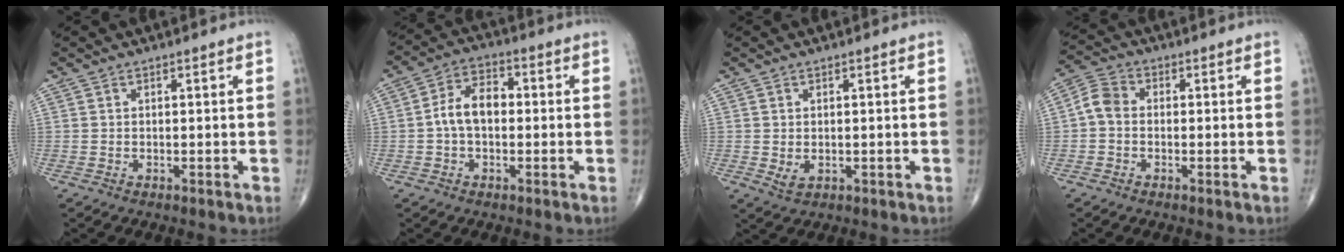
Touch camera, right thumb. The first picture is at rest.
{"total": 7.4, "force": [-0.3, 4.7, 5.7], "torque": [-0.091, 0.027, -0.016]}
{"total": 2.1, "force": [-0.1, 1.3, 1.6], "torque": [-0.025, -0.003, 0.006]}
{"total": 4.4, "force": [-0.4, 3.4, 2.7], "torque": [-0.043, 0.013, -0.022]}